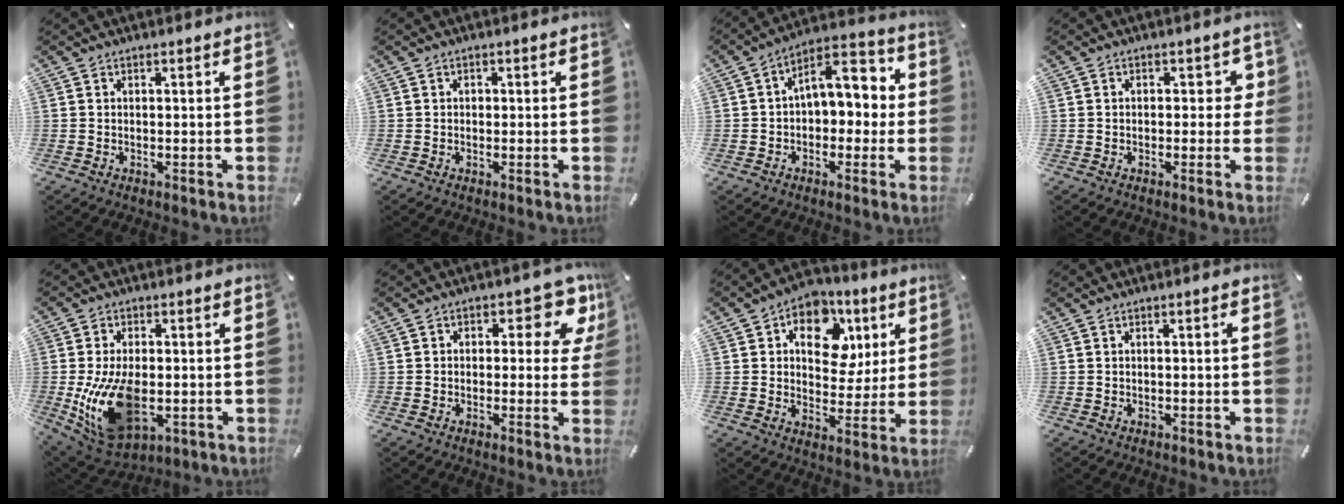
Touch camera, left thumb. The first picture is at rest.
{"total": 0.6, "force": [-0.1, 0.5, 0.2], "torque": [-0.002, 0.005, -0.004]}
{"total": 8.3, "force": [2.0, 5.9, 5.5], "torque": [-0.071, -0.015, 0.028]}
{"total": 3.5, "force": [0.3, 2.4, 2.5], "torque": [-0.018, -0.002, -0.005]}
{"total": 17.0, "force": [-2.6, 10.5, 13.1], "torque": [-0.266, -0.011, -0.037]}
{"total": 9.8, "force": [3.9, 5.7, 7.0], "torque": [-0.084, -0.020, 0.065]}
{"total": 13.3, "force": [4.5, 9.7, 7.9], "torque": [-0.111, -0.012, 0.079]}
{"total": 1.0, "force": [-0.2, 0.2, 1.0], "torque": [-0.017, 0.000, -0.004]}